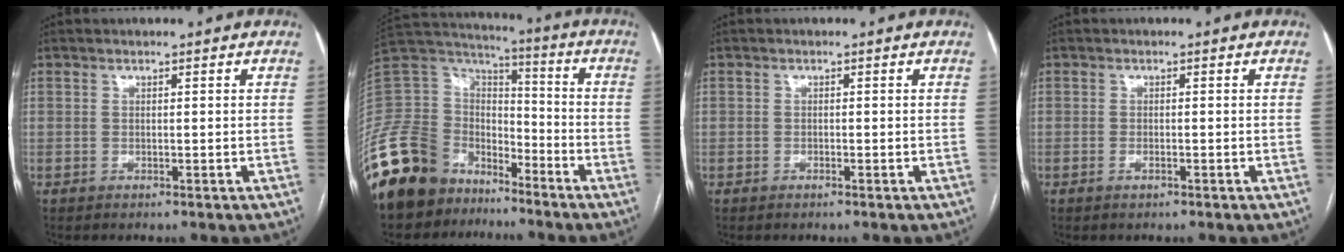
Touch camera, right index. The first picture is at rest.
{"total": 20.3, "force": [-14.1, 12.5, 7.5], "torque": [-0.175, 0.058, -0.251]}
{"total": 0.6, "force": [-0.4, 0.4, 0.1], "torque": [-0.003, 0.003, -0.008]}
{"total": 0.8, "force": [-0.5, 0.3, 0.6], "torque": [-0.013, 0.000, -0.006]}